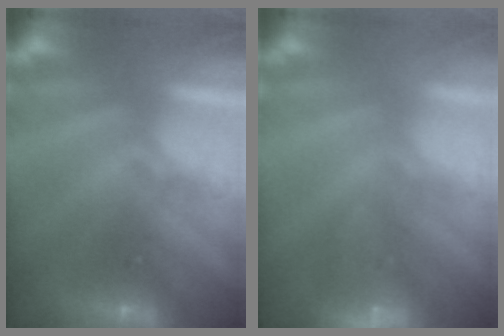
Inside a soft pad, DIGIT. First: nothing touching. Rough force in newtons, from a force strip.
{"total": 9.2}